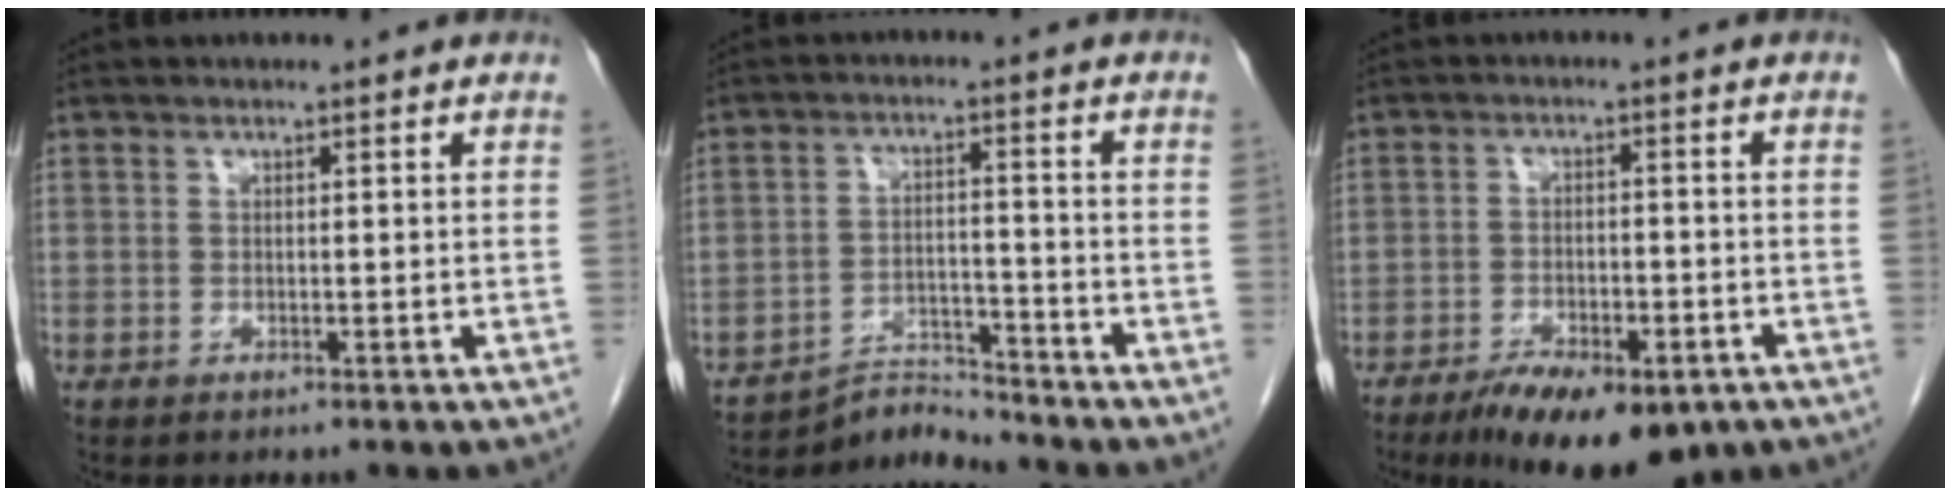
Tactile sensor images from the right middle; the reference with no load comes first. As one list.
[{"total": 5.2, "force": [-5.0, -0.6, -1.5], "torque": [0.026, 0.003, -0.084]}, {"total": 11.7, "force": [-7.8, 4.3, 7.6], "torque": [-0.113, -0.009, -0.117]}]